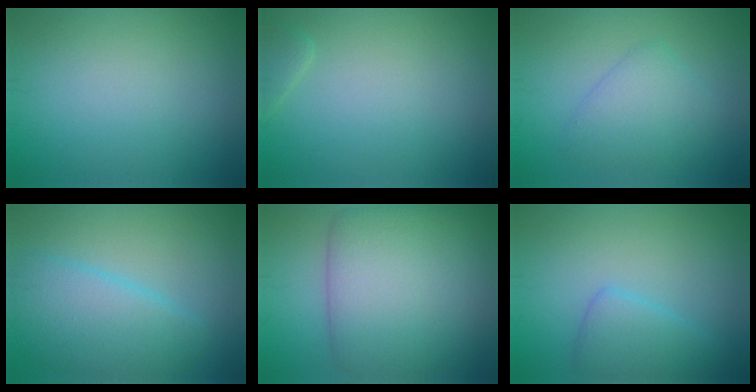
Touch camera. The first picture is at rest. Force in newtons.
{"total": 1.1, "press": 1.1, "slide": 0.1}
{"total": 3.3, "press": 3.3, "slide": 0.1}
{"total": 5.1, "press": 5.1, "slide": 0.3}
{"total": 9.8, "press": 9.8, "slide": 0.3}
{"total": 2.8, "press": 2.8, "slide": 0.2}